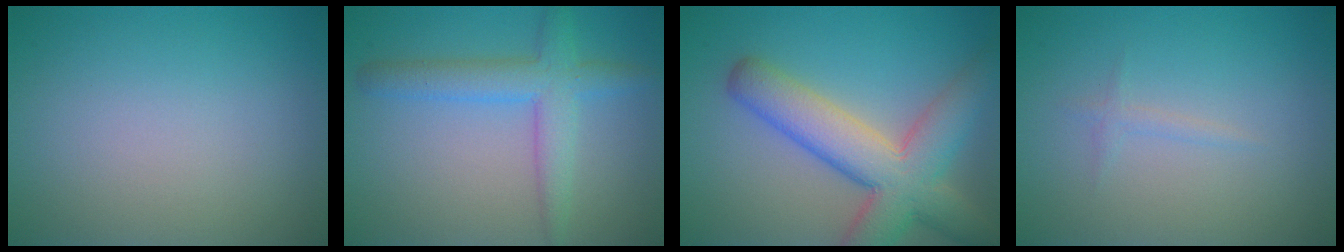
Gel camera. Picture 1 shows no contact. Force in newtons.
{"total": 4.1, "press": 4.1, "slide": 0.2}
{"total": 8.3, "press": 8.3, "slide": 0.7}
{"total": 0.8, "press": 0.8, "slide": 0.0}